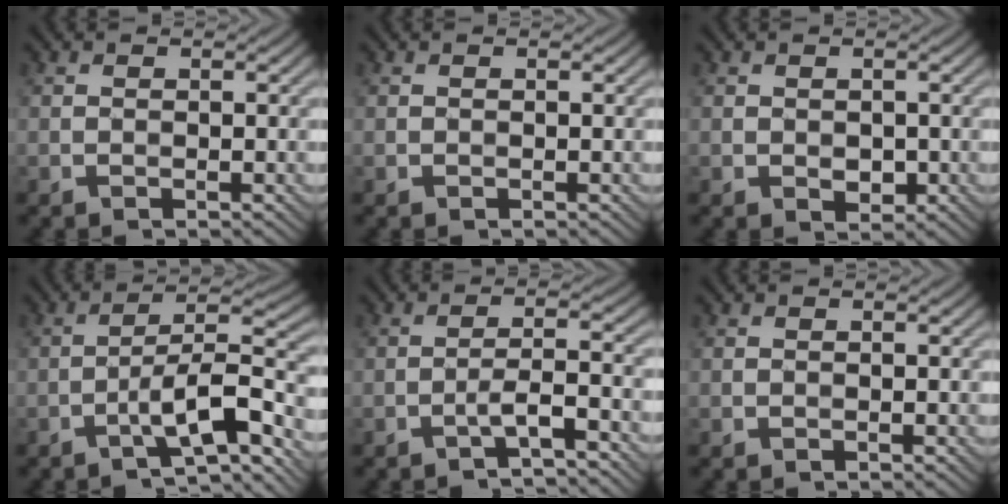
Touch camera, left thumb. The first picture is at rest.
{"total": 0.0}
{"total": 1.5, "force": [-0.2, 1.1, 1.0], "torque": [-0.021, -0.008, -0.001]}
{"total": 9.4, "force": [-5.3, 2.2, 7.5], "torque": [-0.113, 0.018, -0.096]}
{"total": 3.8, "force": [-2.4, 0.4, 2.9], "torque": [-0.053, 0.014, -0.054]}
{"total": 0.0}